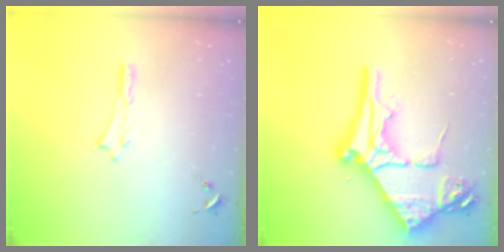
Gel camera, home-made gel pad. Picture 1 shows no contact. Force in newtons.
{"total": 13.6, "press": 13.5, "slide": 1.1}